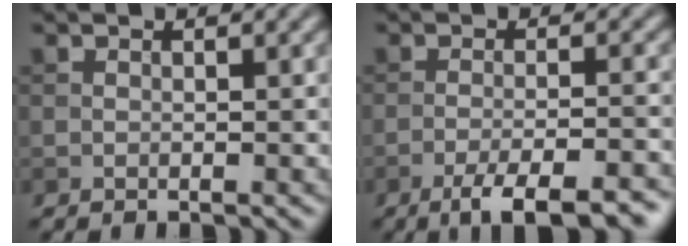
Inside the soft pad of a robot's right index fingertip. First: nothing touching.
{"total": 6.8, "force": [-4.5, 1.6, 4.8], "torque": [-0.070, -0.004, -0.069]}